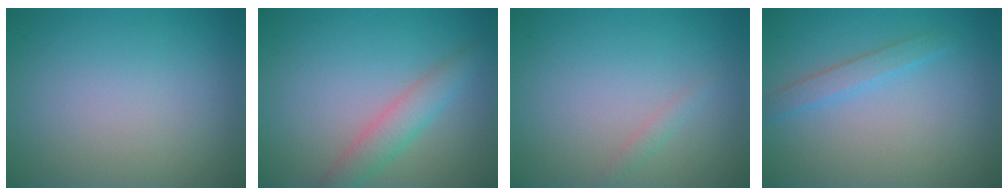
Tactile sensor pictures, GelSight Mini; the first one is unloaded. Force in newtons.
{"total": 3.0, "press": 3.0, "slide": 0.1}
{"total": 0.8, "press": 0.8, "slide": 0.0}
{"total": 1.7, "press": 1.7, "slide": 0.1}